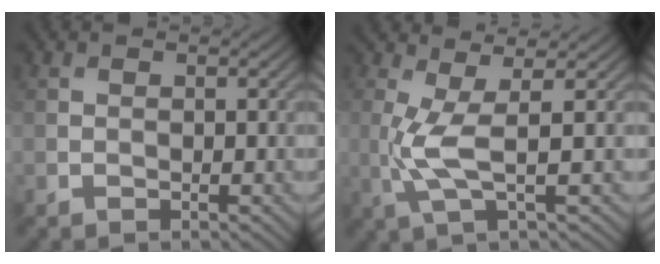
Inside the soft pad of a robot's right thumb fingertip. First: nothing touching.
{"total": 4.6, "force": [0.2, 0.5, 4.6], "torque": [-0.118, 0.007, 0.006]}